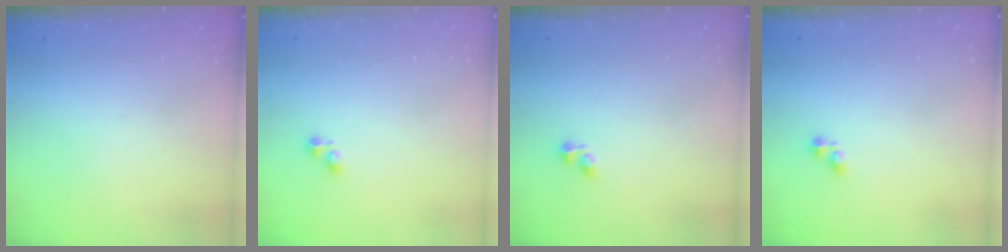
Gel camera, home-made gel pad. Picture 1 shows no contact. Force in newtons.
{"total": 2.6, "press": 2.6, "slide": 0.4}
{"total": 2.5, "press": 2.3, "slide": 0.9}
{"total": 2.1, "press": 2.1, "slide": 0.3}